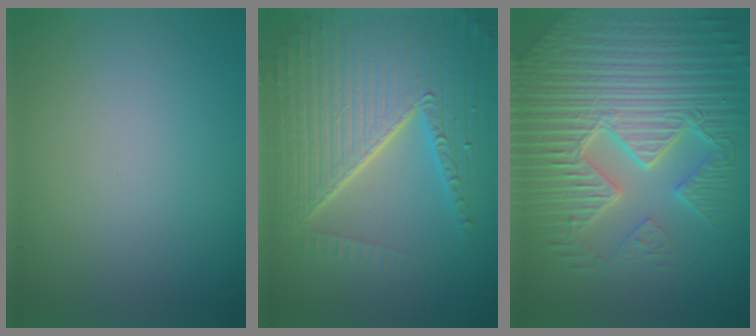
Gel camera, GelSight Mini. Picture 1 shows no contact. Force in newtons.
{"total": 10.0, "press": 6.4, "slide": 7.8}
{"total": 10.5, "press": 7.0, "slide": 7.8}